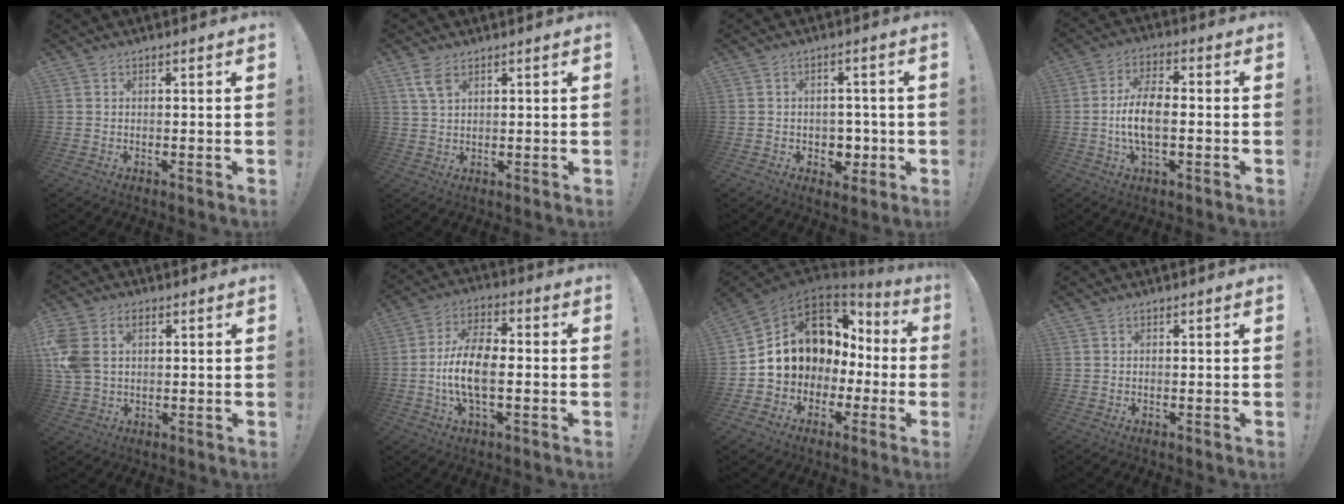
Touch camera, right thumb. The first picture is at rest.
{"total": 4.9, "force": [2.9, 1.9, 3.4], "torque": [-0.055, -0.015, 0.053]}
{"total": 5.6, "force": [-0.6, 5.1, 2.0], "torque": [-0.017, -0.001, -0.005]}
{"total": 10.0, "force": [-1.6, 4.6, 8.7], "torque": [-0.170, 0.008, -0.026]}
{"total": 8.8, "force": [2.6, 6.4, 5.5], "torque": [-0.120, -0.006, 0.050]}
{"total": 11.9, "force": [-2.3, 5.7, 10.2], "torque": [-0.209, 0.006, -0.042]}
{"total": 13.5, "force": [3.7, 11.4, 6.2], "torque": [-0.094, -0.022, 0.091]}
{"total": 0.0}